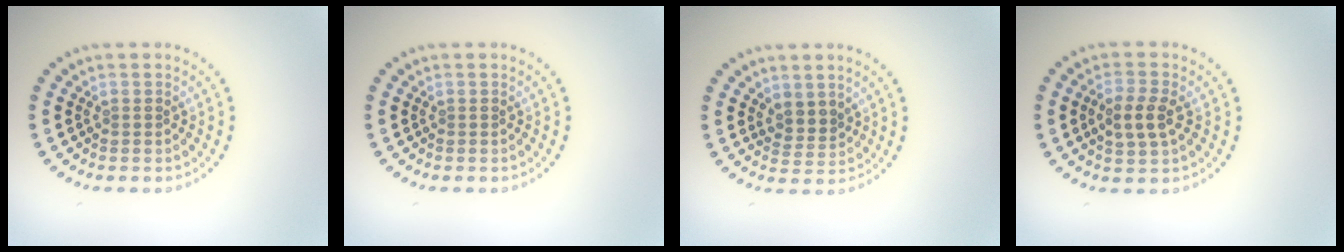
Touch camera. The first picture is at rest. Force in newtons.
{"total": 0.0}
{"total": 2.0, "press": 1.4, "slide": 1.4}
{"total": 2.9, "press": 2.8, "slide": 0.7}